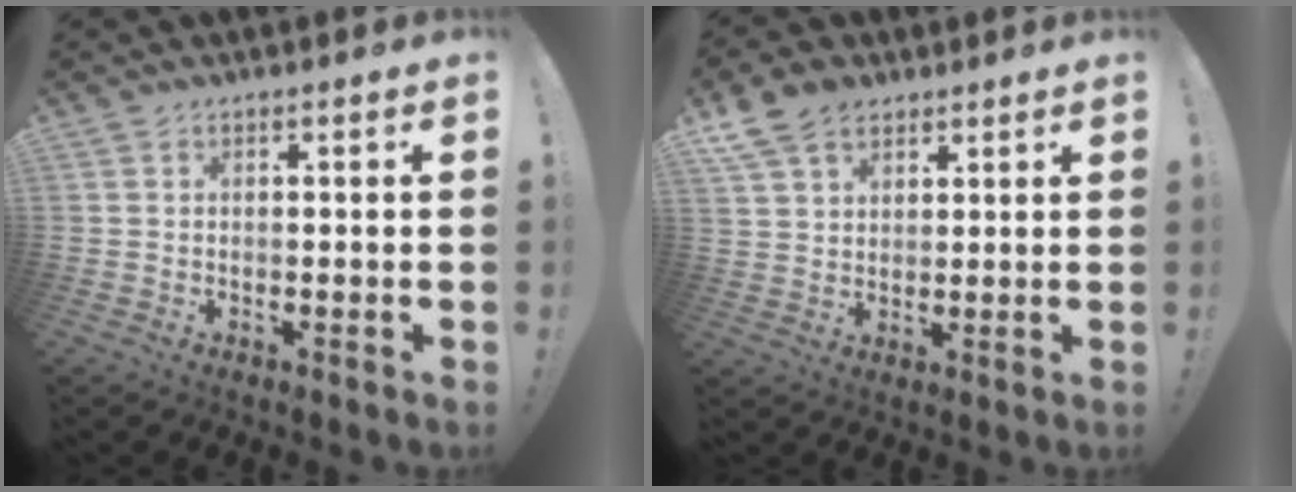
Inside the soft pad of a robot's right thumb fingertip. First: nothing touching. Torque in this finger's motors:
{"motor_torque": [-0.58, 1.00, -0.04, 0.19, 0.25]}